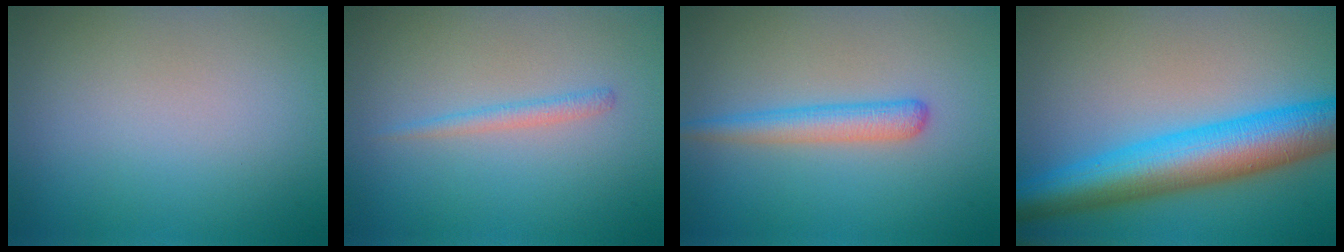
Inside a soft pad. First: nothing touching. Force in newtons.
{"total": 1.2, "press": 1.2, "slide": 0.0}
{"total": 2.7, "press": 2.7, "slide": 0.1}
{"total": 9.4, "press": 9.4, "slide": 0.0}